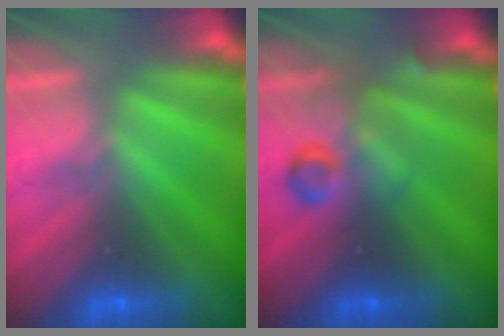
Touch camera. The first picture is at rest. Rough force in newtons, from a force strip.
{"total": 2.8}